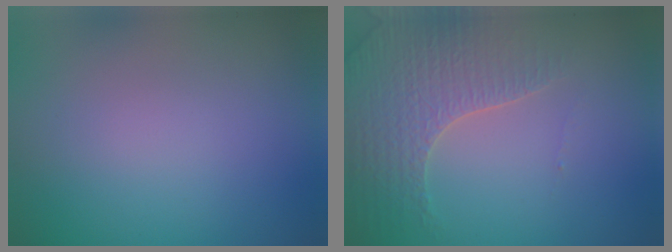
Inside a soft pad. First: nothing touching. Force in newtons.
{"total": 4.0, "press": 3.9, "slide": 1.1}